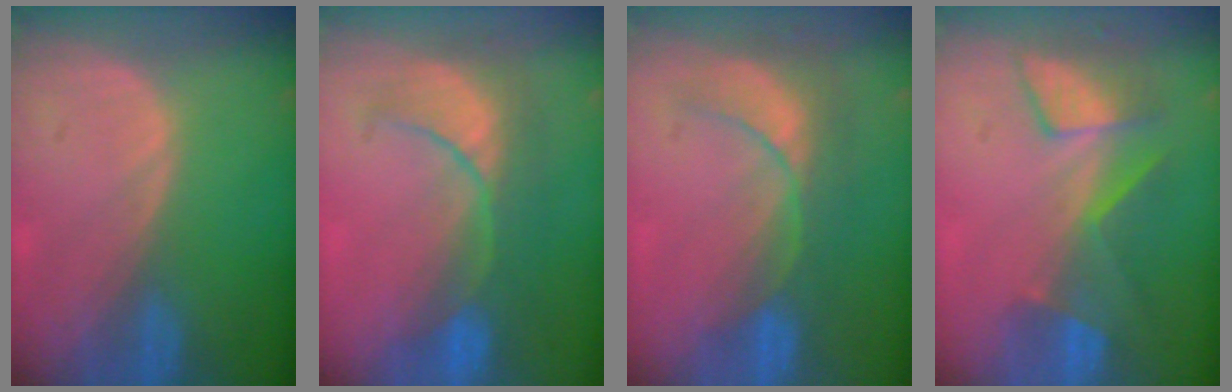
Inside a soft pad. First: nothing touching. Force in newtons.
{"total": 8.4, "press": 8.3, "slide": 1.3}
{"total": 8.6, "press": 7.6, "slide": 4.0}
{"total": 8.5, "press": 7.3, "slide": 4.3}